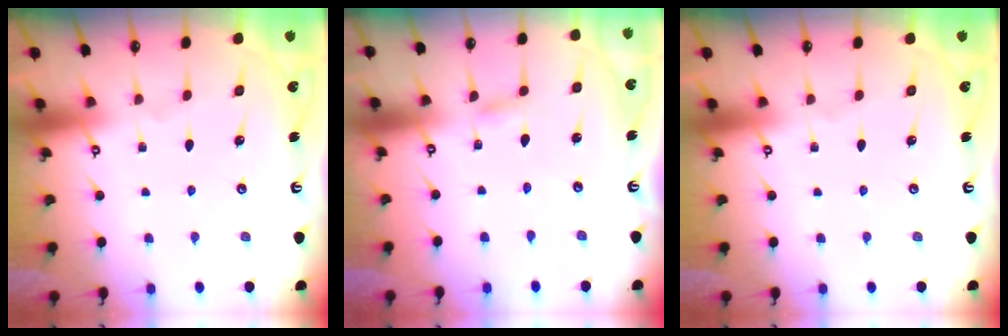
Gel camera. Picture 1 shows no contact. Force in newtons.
{"total": 2.1, "press": 2.1, "slide": 0.2}
{"total": 0.0}